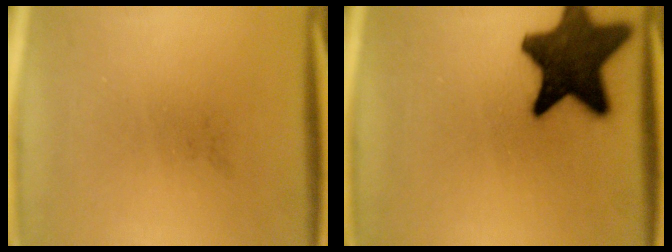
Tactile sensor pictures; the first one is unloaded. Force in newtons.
{"total": 15.6}